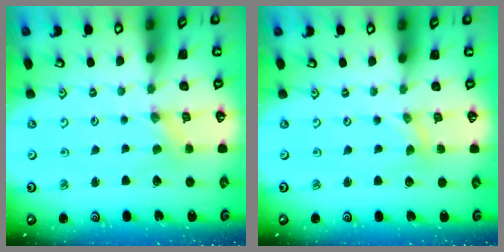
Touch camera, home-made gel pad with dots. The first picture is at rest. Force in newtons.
{"total": 0.0}